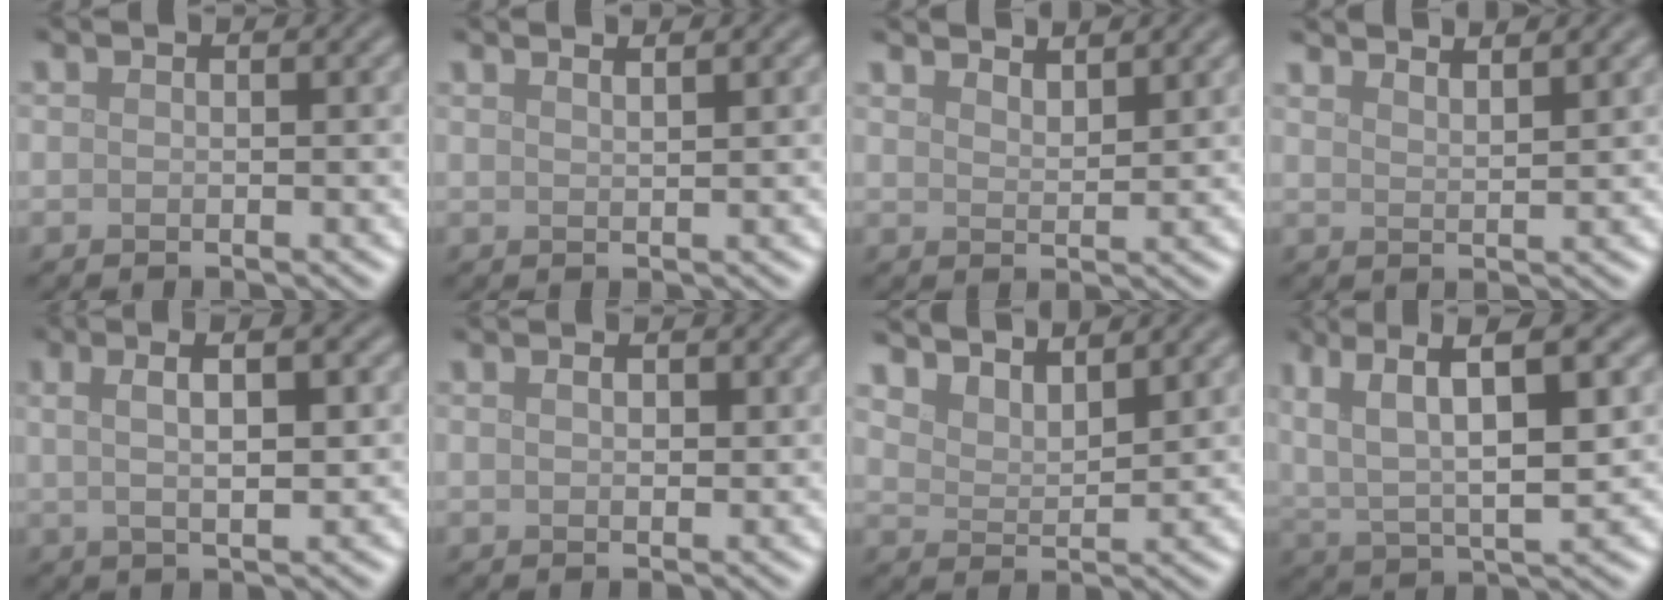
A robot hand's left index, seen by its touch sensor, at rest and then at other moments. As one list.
[{"total": 2.6, "force": [1.8, 0.9, 1.5], "torque": [0.008, 0.010, -0.003]}, {"total": 3.9, "force": [3.5, 0.8, 1.3], "torque": [-0.008, 0.007, 0.044]}, {"total": 4.8, "force": [4.2, 1.2, 2.0], "torque": [0.000, 0.022, 0.033]}, {"total": 5.0, "force": [1.3, 1.4, 4.7], "torque": [-0.073, 0.005, 0.017]}, {"total": 1.4, "force": [0.5, 0.8, 1.1], "torque": [-0.017, -0.002, 0.013]}, {"total": 4.7, "force": [4.2, 1.2, 1.6], "torque": [-0.031, 0.000, 0.066]}, {"total": 9.9, "force": [4.0, 3.7, 8.3], "torque": [-0.157, 0.009, 0.070]}]